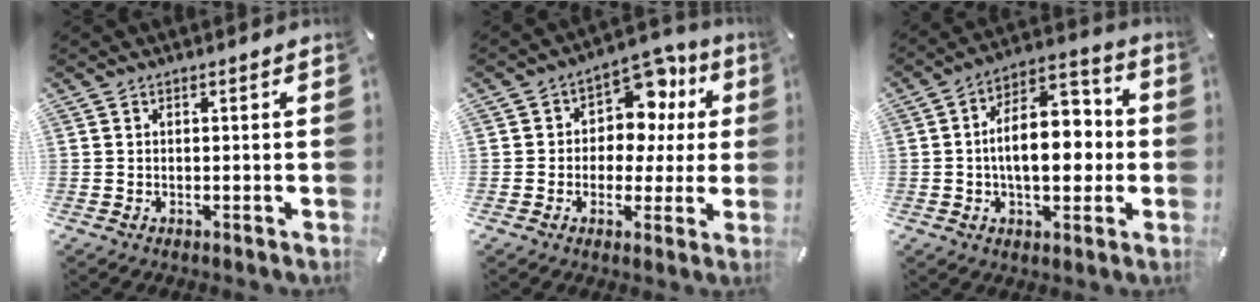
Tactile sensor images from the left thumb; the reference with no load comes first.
{"total": 10.8, "force": [4.3, 8.2, 5.5], "torque": [-0.085, -0.024, 0.078]}
{"total": 14.7, "force": [-0.7, 8.9, 11.7], "torque": [-0.161, 0.010, -0.012]}